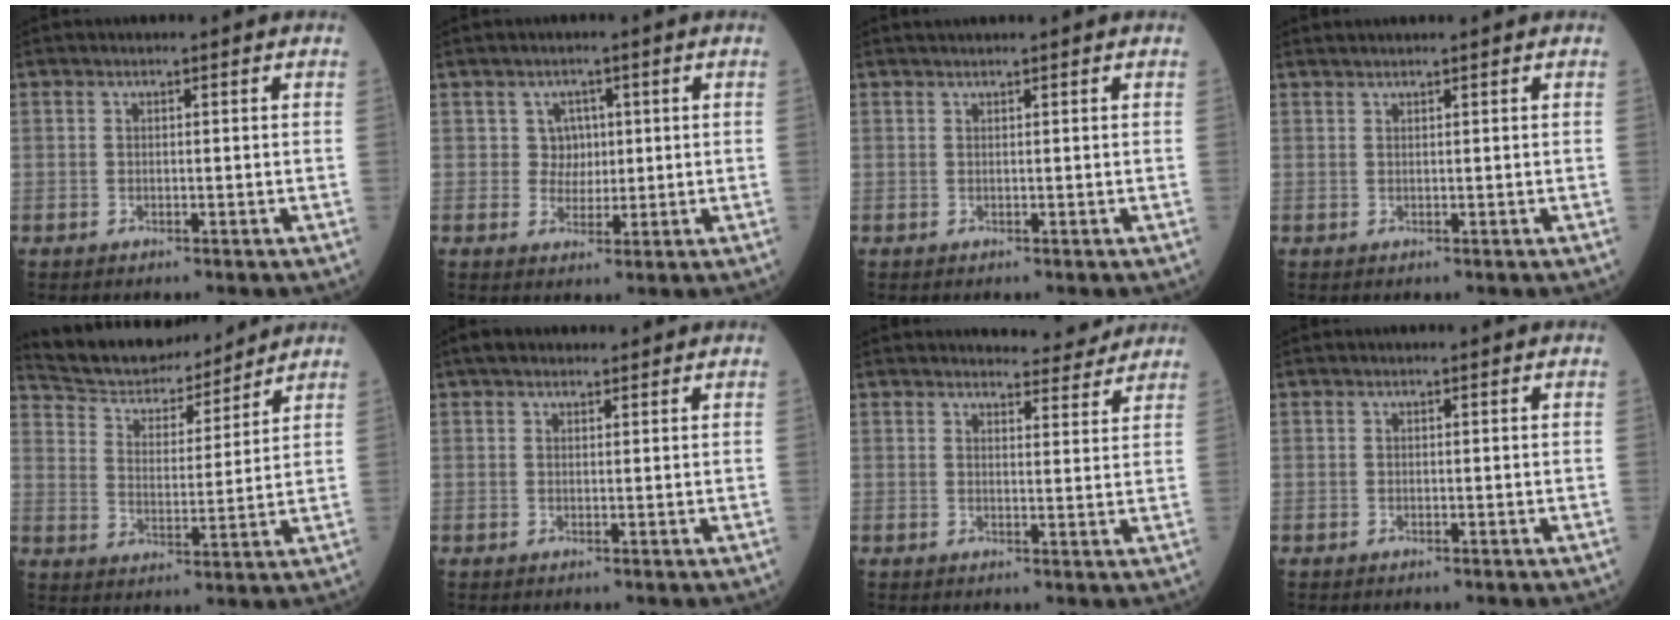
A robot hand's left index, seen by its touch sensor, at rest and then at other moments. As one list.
[{"total": 2.0, "force": [0.7, 1.8, 0.6], "torque": [-0.008, -0.001, 0.010]}, {"total": 2.1, "force": [1.8, -0.4, 0.9], "torque": [-0.011, 0.019, 0.036]}, {"total": 2.1, "force": [1.8, -0.4, 0.9], "torque": [-0.012, 0.020, 0.038]}, {"total": 14.0, "force": [13.2, 3.4, 3.4], "torque": [-0.059, 0.011, 0.219]}, {"total": 3.9, "force": [3.3, 1.3, 1.7], "torque": [-0.026, 0.031, 0.054]}, {"total": 6.2, "force": [6.1, 1.0, 1.1], "torque": [-0.013, -0.006, 0.067]}, {"total": 0.0}]